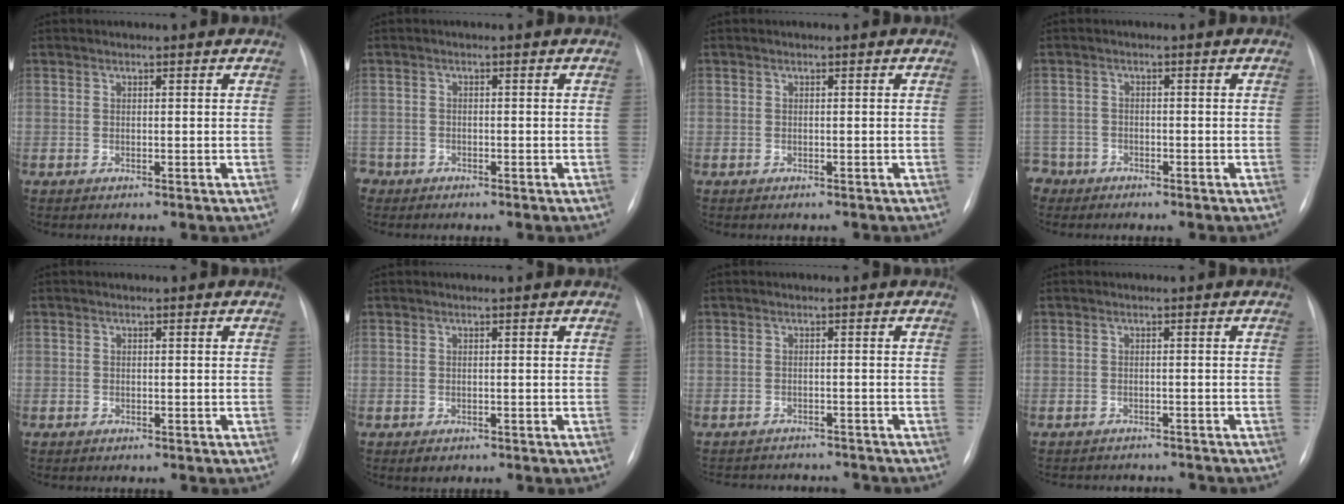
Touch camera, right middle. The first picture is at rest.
{"total": 2.9, "force": [-2.1, 2.0, 0.0], "torque": [-0.001, 0.004, -0.042]}
{"total": 0.7, "force": [-0.5, 0.6, 0.0], "torque": [-0.004, 0.005, -0.007]}
{"total": 4.1, "force": [-3.1, 2.7, -0.5], "torque": [0.007, 0.003, -0.061]}
{"total": 0.8, "force": [-0.5, 0.5, 0.0], "torque": [-0.007, 0.003, -0.009]}
{"total": 1.4, "force": [-0.9, 0.9, 0.6], "torque": [-0.010, -0.001, -0.005]}
{"total": 9.9, "force": [-9.2, 3.1, 1.9], "torque": [-0.035, 0.013, -0.110]}
{"total": 6.6, "force": [-6.2, 2.1, 0.8], "torque": [-0.006, 0.005, -0.071]}